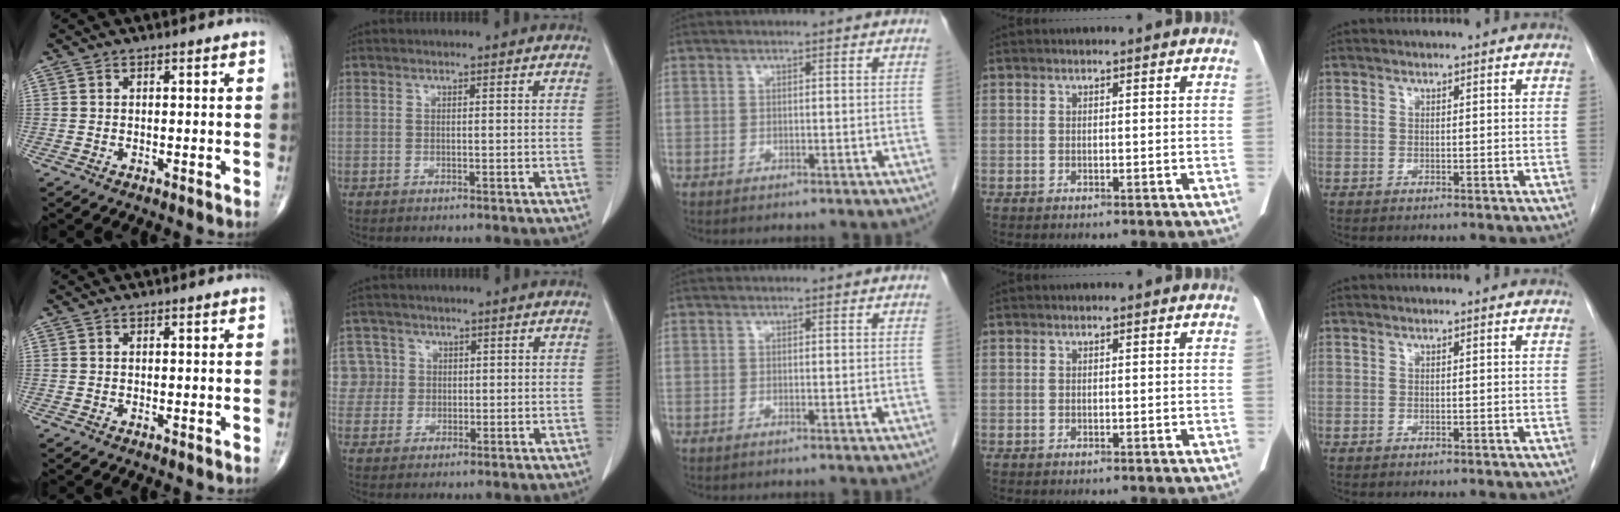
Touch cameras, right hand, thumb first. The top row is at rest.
{"index": {"total": 5.6, "force": [1.5, 5.4, -0.2], "torque": [0.017, 0.018, 0.034]}}